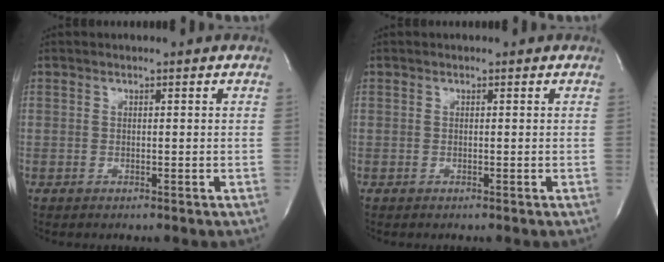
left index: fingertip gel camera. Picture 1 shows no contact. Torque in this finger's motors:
{"motor_torque": [0.17, -0.05, 0.04, 0.00]}